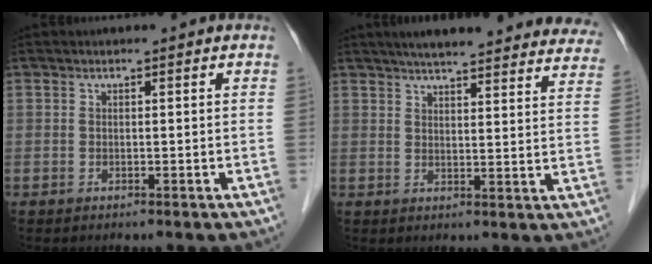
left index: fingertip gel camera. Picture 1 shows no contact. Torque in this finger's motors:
{"motor_torque": [0.08, -0.43, 0.56, 0.12]}